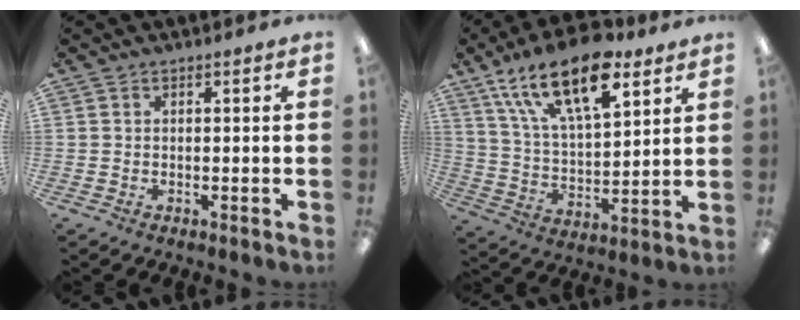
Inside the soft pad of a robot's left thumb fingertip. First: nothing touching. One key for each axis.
{"total": 20.4, "fx": 12.6, "fy": 8.9, "fz": 13.3, "tx": -0.226, "ty": -0.052, "tz": 0.217}